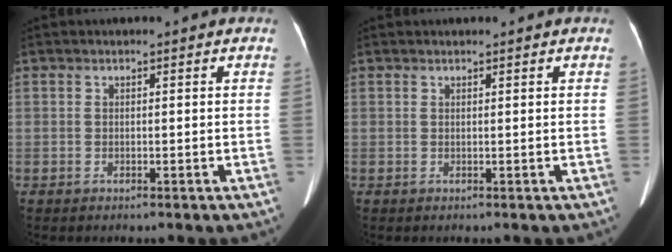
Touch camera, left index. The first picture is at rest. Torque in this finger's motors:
{"motor_torque": [-0.08, 0.11, -0.08, 0.01]}